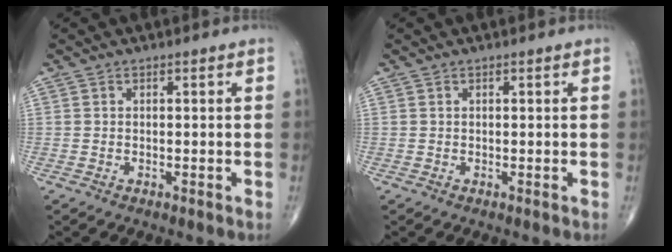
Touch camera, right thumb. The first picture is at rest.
{"total": 0.0}